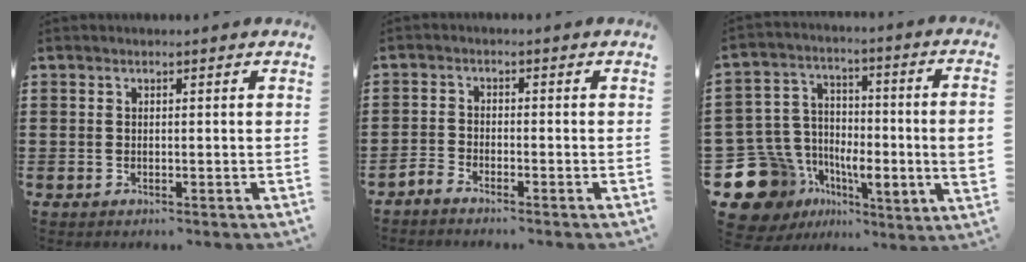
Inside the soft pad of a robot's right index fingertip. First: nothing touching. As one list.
[{"total": 1.9, "force": [-1.9, 0.0, 0.0], "torque": [-0.005, 0.004, -0.039]}, {"total": 13.2, "force": [-4.6, 9.8, 7.6], "torque": [-0.217, -0.002, -0.077]}]